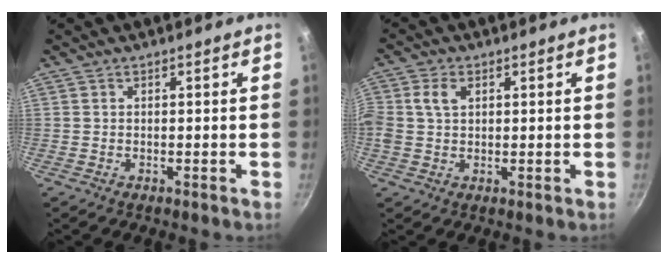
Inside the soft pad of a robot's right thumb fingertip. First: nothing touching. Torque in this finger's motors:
{"motor_torque": [0.00, 0.52, 0.31, 0.07, 0.14]}